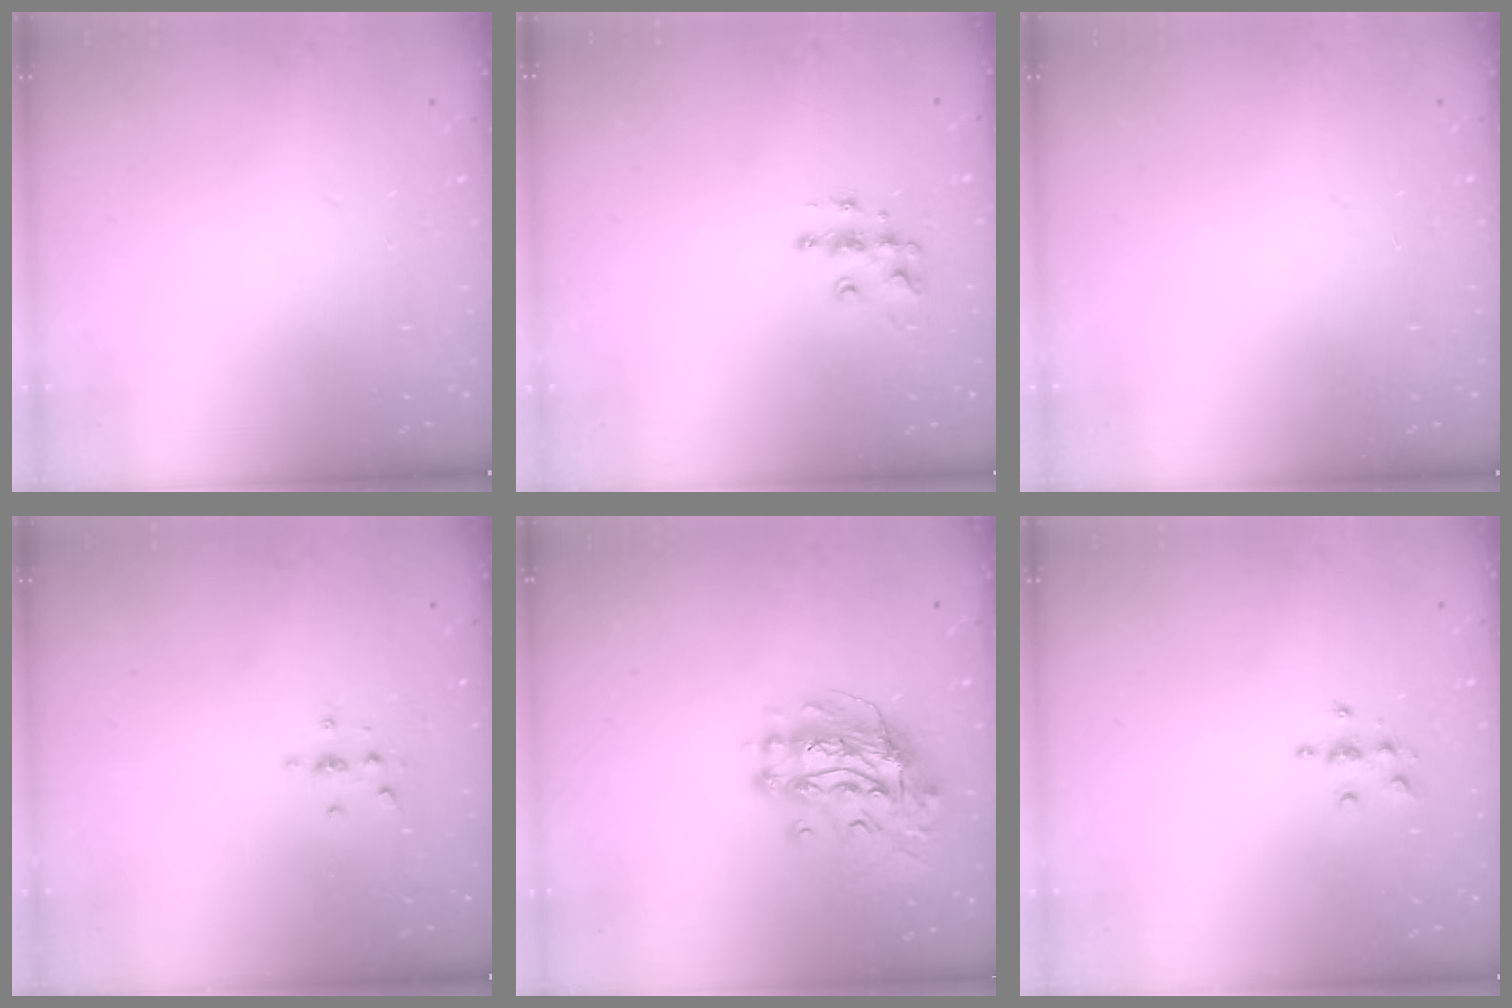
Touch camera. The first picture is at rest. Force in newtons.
{"total": 8.7, "press": 8.7, "slide": 0.5}
{"total": 0.0}
{"total": 2.3, "press": 2.2, "slide": 0.2}
{"total": 13.6, "press": 13.6, "slide": 1.4}
{"total": 4.3, "press": 4.3, "slide": 0.5}